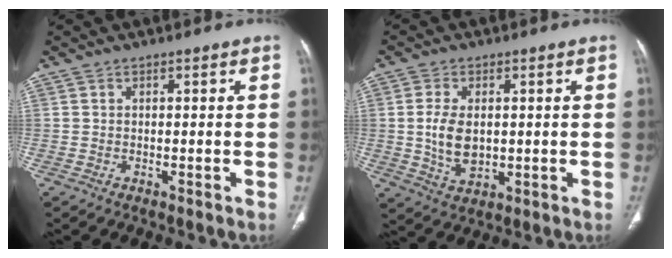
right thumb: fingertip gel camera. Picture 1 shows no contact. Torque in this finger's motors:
{"motor_torque": [-0.24, 0.68, 0.41, 0.69, 0.16]}